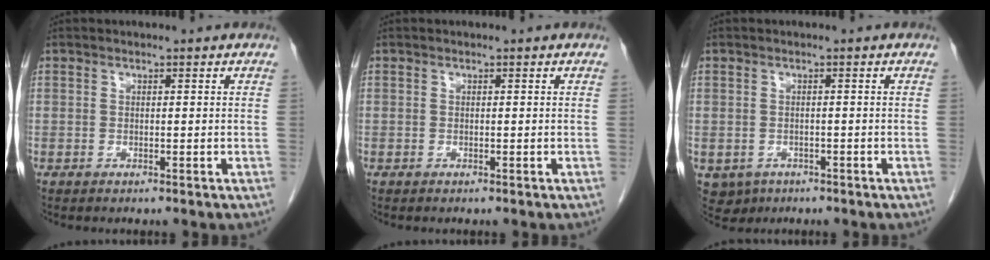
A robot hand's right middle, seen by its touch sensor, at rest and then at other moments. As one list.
[{"total": 0.0}, {"total": 3.6, "force": [-1.9, 3.0, 0.8], "torque": [-0.012, 0.001, -0.024]}]